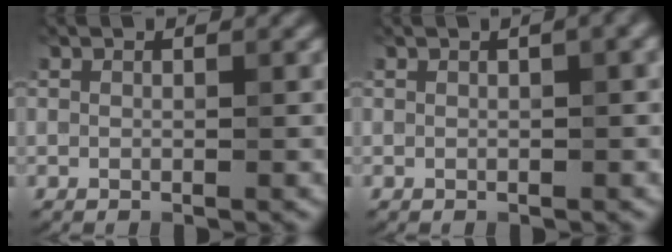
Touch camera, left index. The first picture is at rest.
{"total": 2.2, "force": [0.7, 0.7, 1.9], "torque": [-0.018, 0.010, 0.006]}